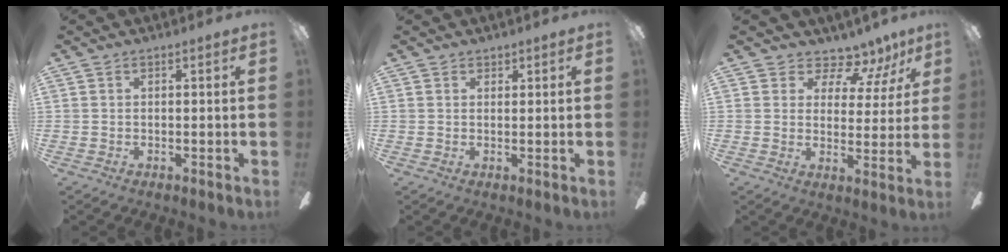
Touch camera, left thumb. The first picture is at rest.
{"total": 1.1, "force": [1.0, 0.5, 0.0], "torque": [0.000, -0.002, 0.019]}
{"total": 9.0, "force": [7.1, 4.4, 3.4], "torque": [-0.051, -0.054, 0.127]}